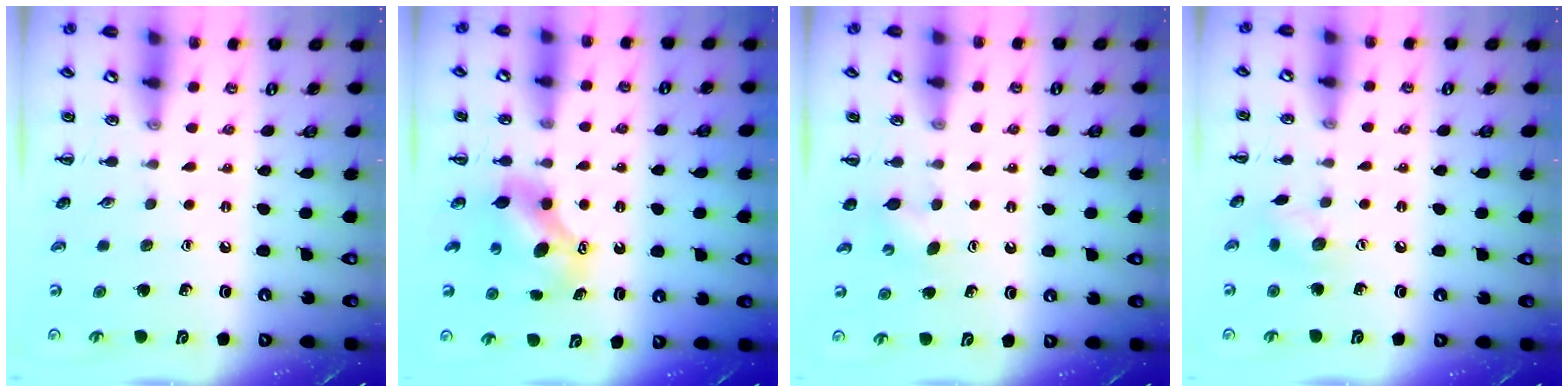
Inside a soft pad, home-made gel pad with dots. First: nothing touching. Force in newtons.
{"total": 7.3, "press": 7.3, "slide": 0.7}
{"total": 2.9, "press": 2.9, "slide": 0.6}
{"total": 6.5, "press": 6.4, "slide": 1.4}